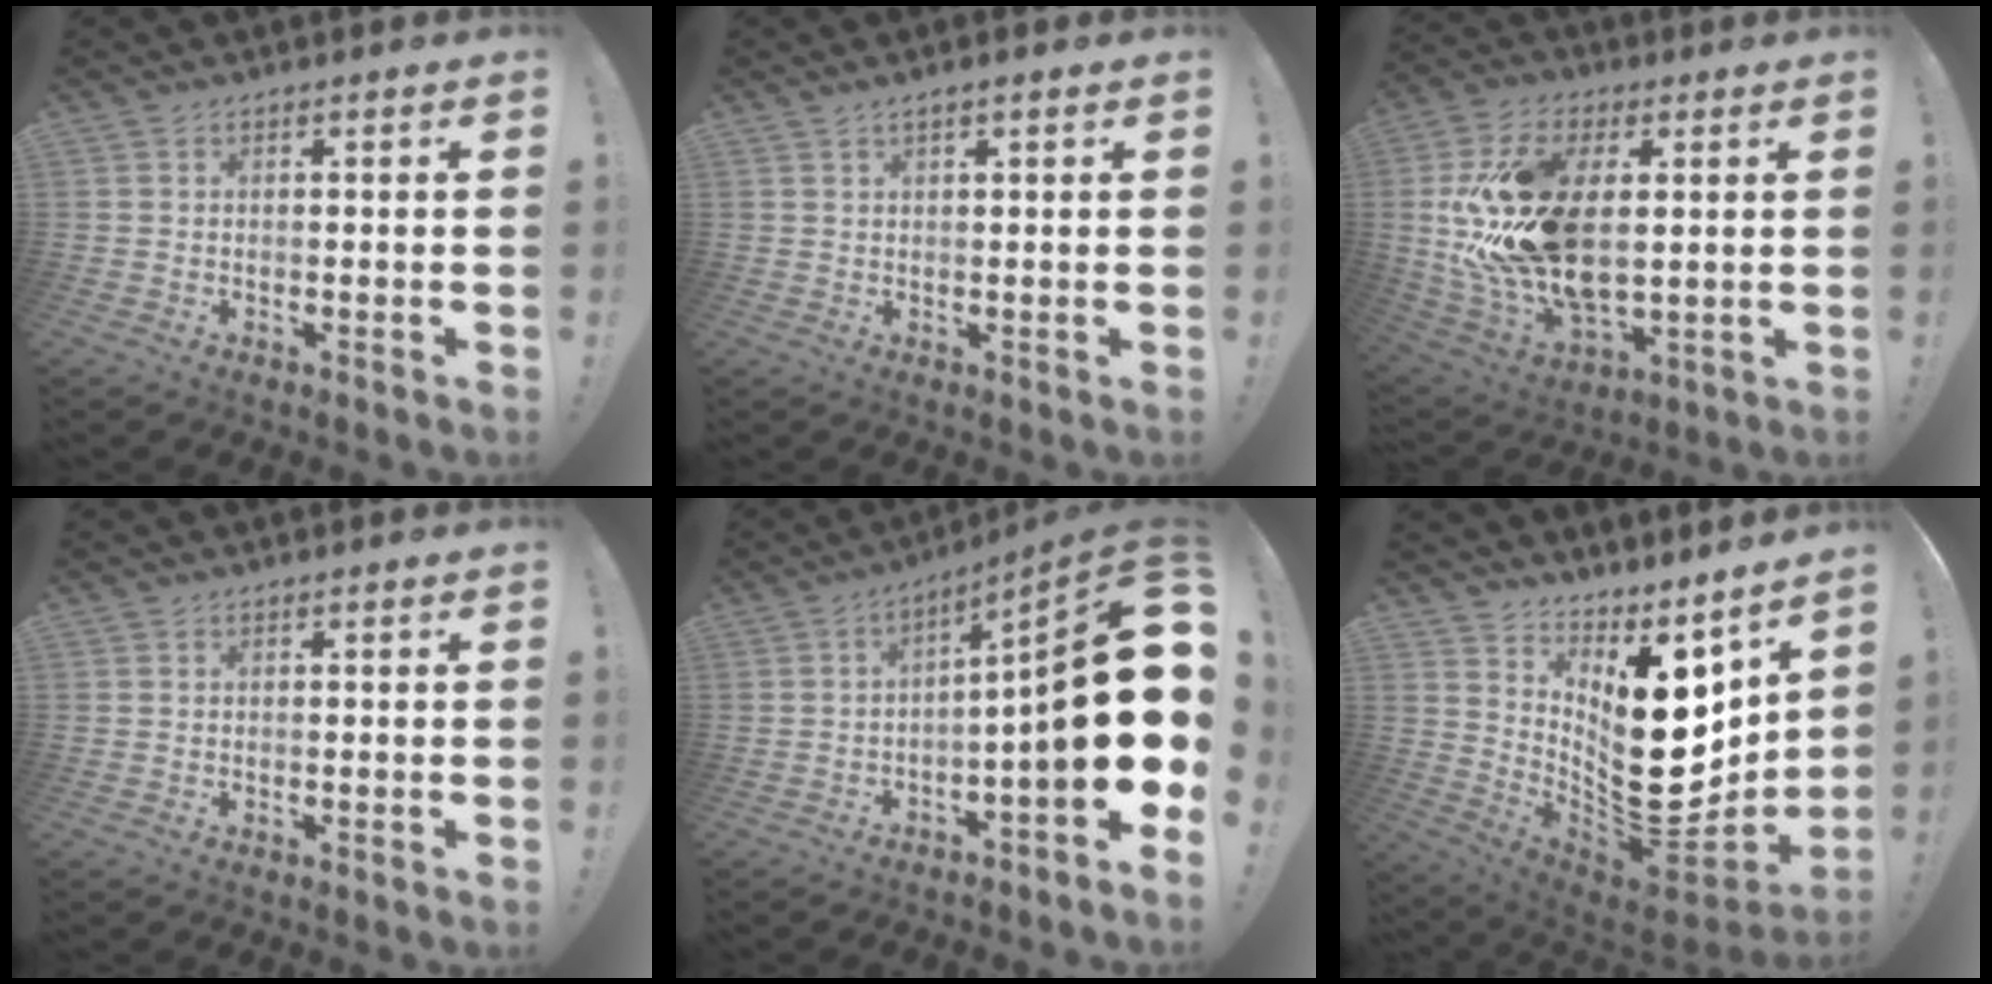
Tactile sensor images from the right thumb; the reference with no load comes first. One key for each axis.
{"total": 1.6, "fx": 1.0, "fy": 0.0, "fz": 1.2, "tx": -0.022, "ty": -0.001, "tz": 0.018}
{"total": 24.2, "fx": 2.9, "fy": 14.5, "fz": 19.2, "tx": -0.365, "ty": -0.009, "tz": 0.060}
{"total": 0.0}
{"total": 21.2, "fx": 0.6, "fy": 3.3, "fz": 20.9, "tx": -0.309, "ty": -0.010, "tz": 0.006}
{"total": 19.4, "fx": 2.6, "fy": 11.1, "fz": 15.7, "tx": -0.209, "ty": -0.057, "tz": 0.062}